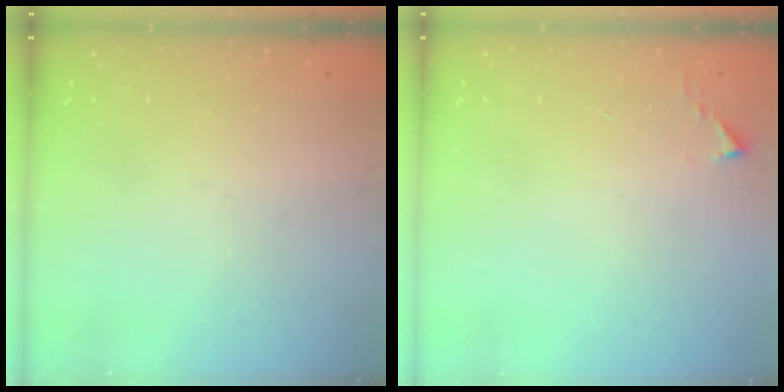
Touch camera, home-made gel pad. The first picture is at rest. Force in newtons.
{"total": 1.1, "press": 1.1, "slide": 0.1}